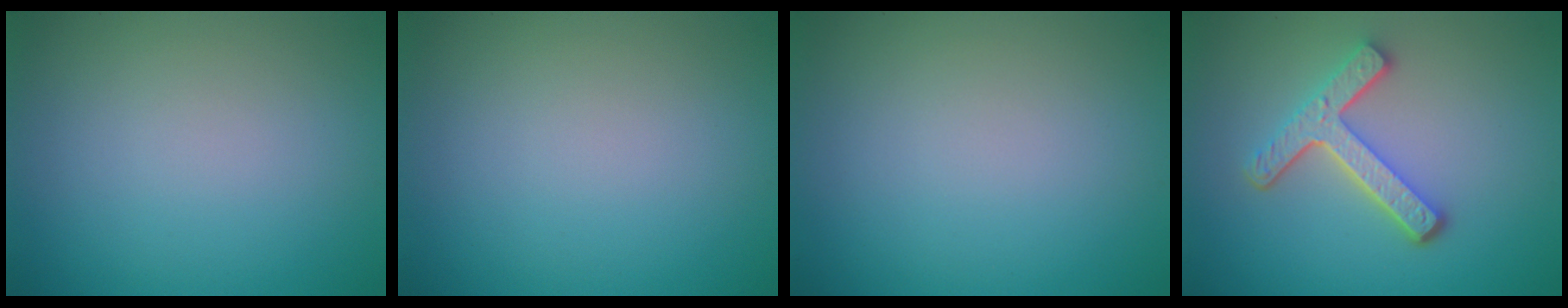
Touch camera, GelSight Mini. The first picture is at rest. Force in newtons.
{"total": 0.0}
{"total": 0.0}
{"total": 4.7, "press": 3.5, "slide": 3.2}